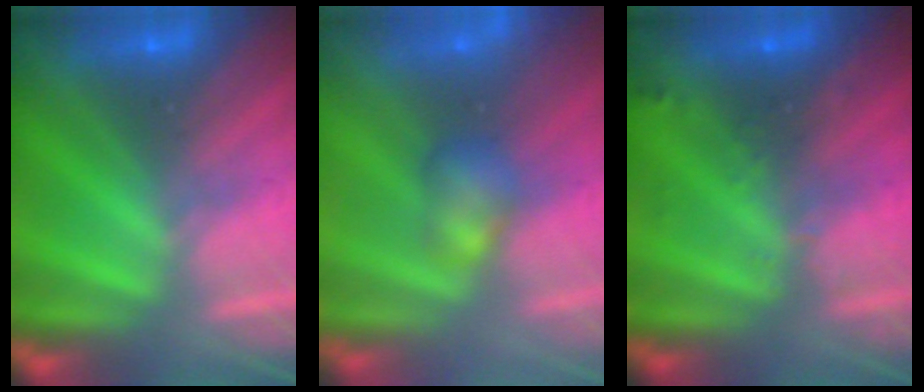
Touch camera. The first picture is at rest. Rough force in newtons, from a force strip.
{"total": 3.0}
{"total": 3.1}